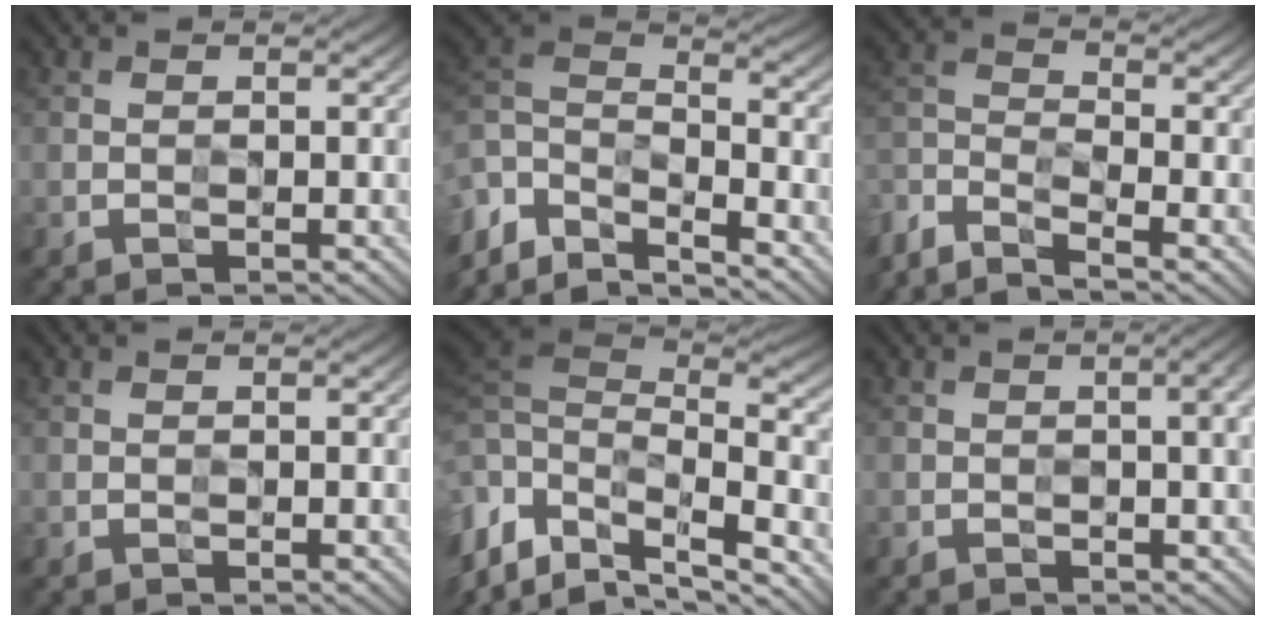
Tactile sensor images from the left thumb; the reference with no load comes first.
{"total": 10.7, "force": [-6.4, 4.0, 7.7], "torque": [-0.173, -0.002, -0.126]}
{"total": 6.3, "force": [-5.2, 1.5, 3.3], "torque": [-0.075, -0.010, -0.118]}
{"total": 0.0}
{"total": 14.9, "force": [-1.9, 7.9, 12.5], "torque": [-0.291, -0.015, 0.014]}
{"total": 3.4, "force": [0.1, 0.7, 3.3], "torque": [-0.044, 0.006, -0.002]}